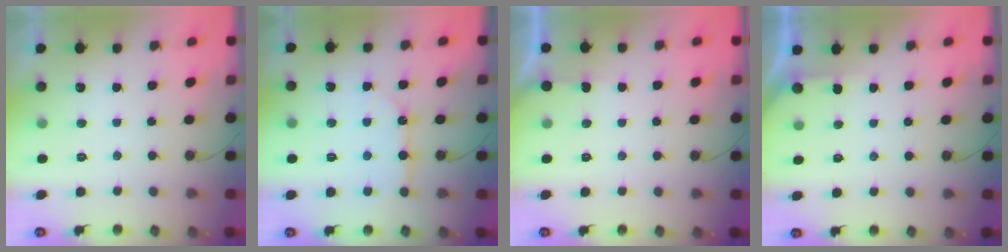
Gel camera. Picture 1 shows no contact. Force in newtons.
{"total": 9.0, "press": 8.9, "slide": 1.1}
{"total": 2.5, "press": 2.5, "slide": 0.4}
{"total": 1.5, "press": 1.5, "slide": 0.2}